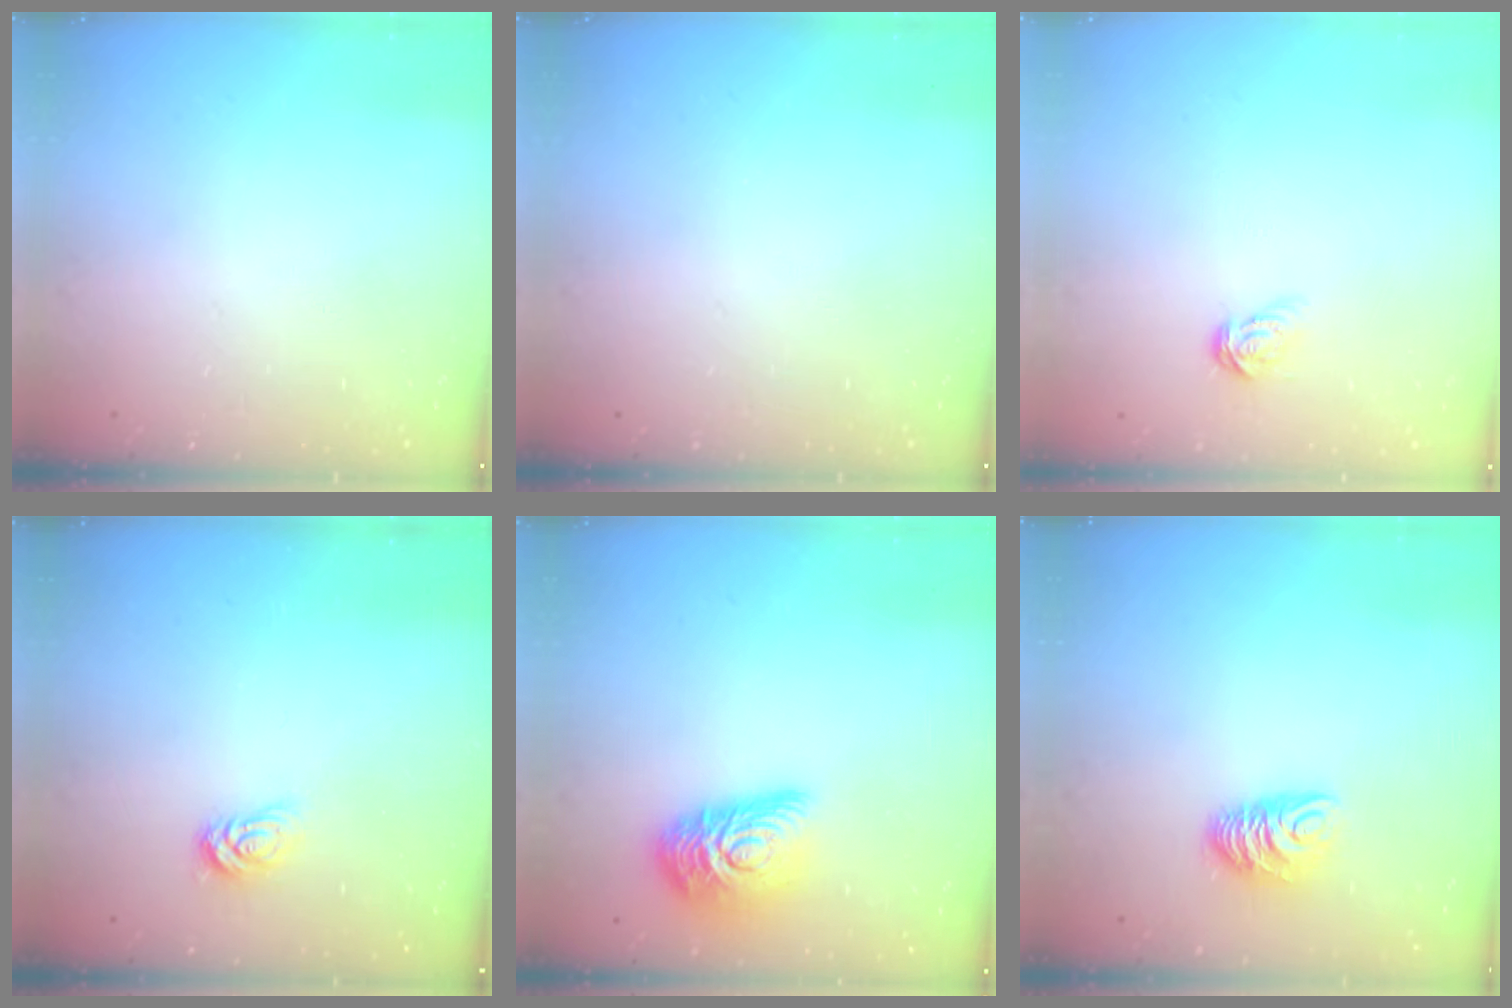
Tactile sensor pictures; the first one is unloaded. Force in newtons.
{"total": 0.0}
{"total": 5.5, "press": 5.4, "slide": 0.5}
{"total": 4.4, "press": 4.4, "slide": 0.6}
{"total": 14.6, "press": 14.6, "slide": 0.8}
{"total": 8.2, "press": 8.2, "slide": 0.5}